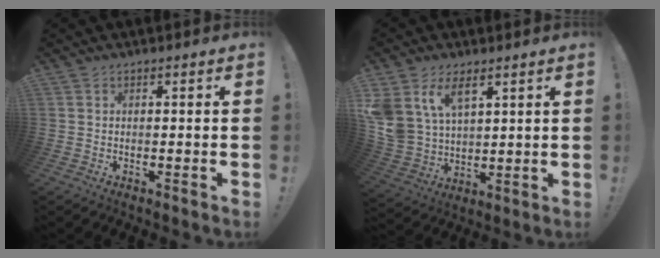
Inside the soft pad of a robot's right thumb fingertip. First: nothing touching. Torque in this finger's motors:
{"motor_torque": [0.30, 0.38, 1.05, 0.42, 0.12]}